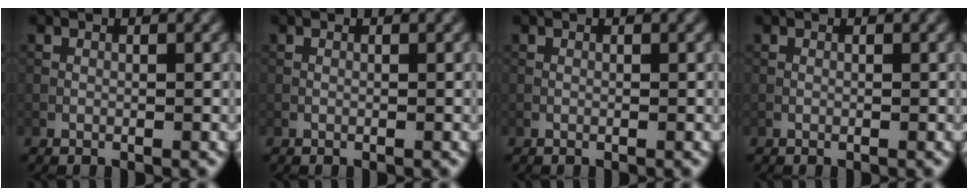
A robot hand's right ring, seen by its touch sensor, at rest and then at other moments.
{"total": 0.0}
{"total": 0.0}
{"total": 0.0}